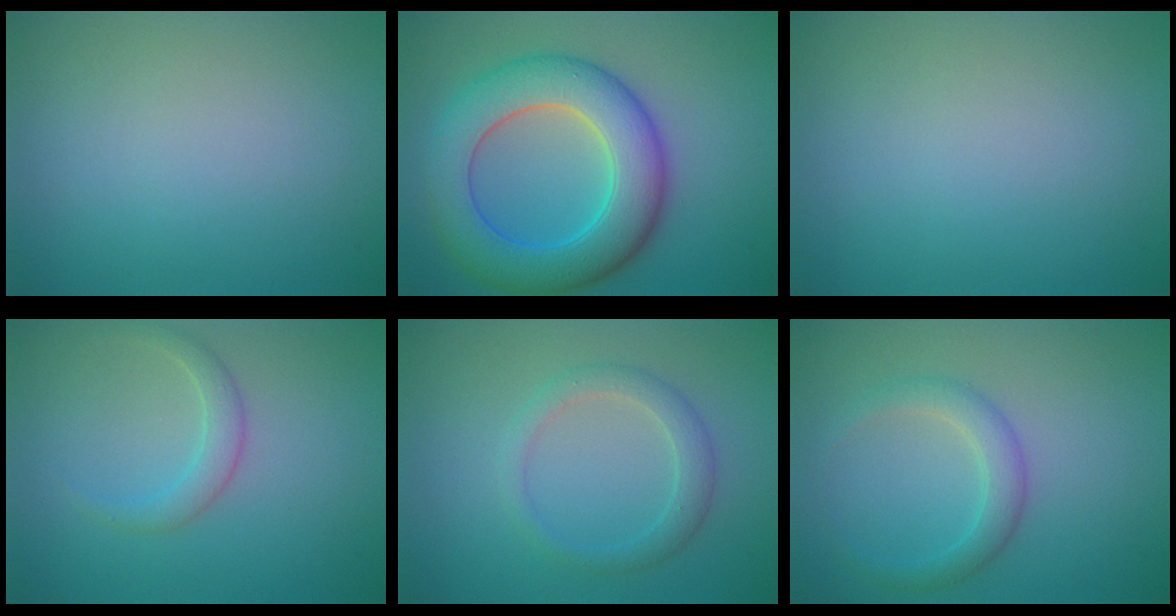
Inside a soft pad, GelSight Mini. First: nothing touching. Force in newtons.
{"total": 9.1, "press": 9.1, "slide": 0.2}
{"total": 0.0}
{"total": 1.9, "press": 1.9, "slide": 0.1}
{"total": 2.4, "press": 2.4, "slide": 0.2}
{"total": 2.6, "press": 2.6, "slide": 0.0}